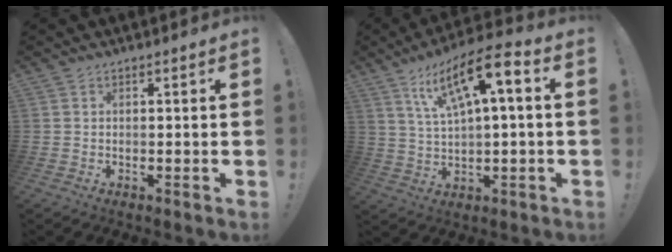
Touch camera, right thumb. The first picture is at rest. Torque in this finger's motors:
{"motor_torque": [0.94, 1.16, 0.21, 0.20, 0.16]}